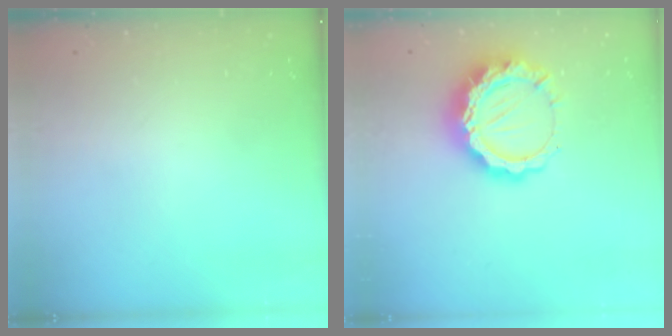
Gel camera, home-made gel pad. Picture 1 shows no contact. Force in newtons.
{"total": 14.1, "press": 14.0, "slide": 1.7}